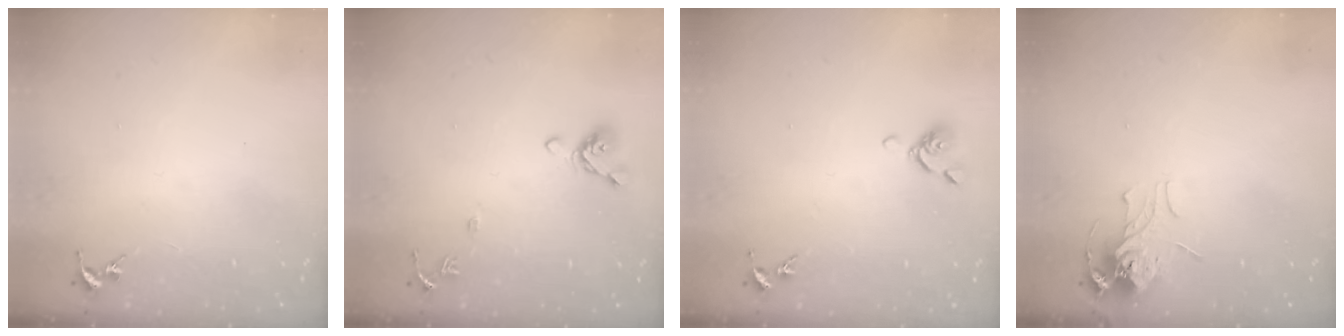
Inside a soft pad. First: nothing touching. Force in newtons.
{"total": 8.4, "press": 8.3, "slide": 1.5}
{"total": 6.8, "press": 6.7, "slide": 0.9}
{"total": 7.8, "press": 7.7, "slide": 0.7}